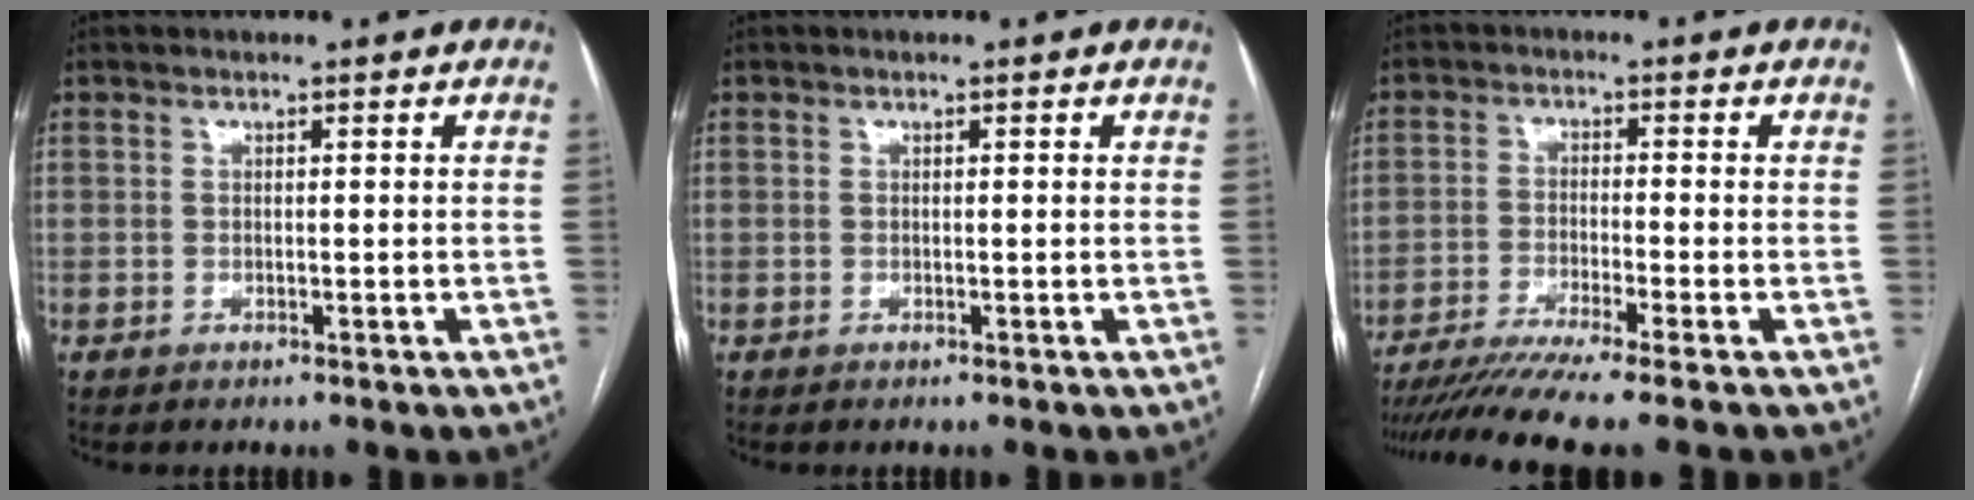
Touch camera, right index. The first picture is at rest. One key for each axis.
{"total": 0.0}
{"total": 10.0, "fx": -8.3, "fy": -1.6, "fz": 5.5, "tx": -0.073, "ty": -0.026, "tz": -0.132}